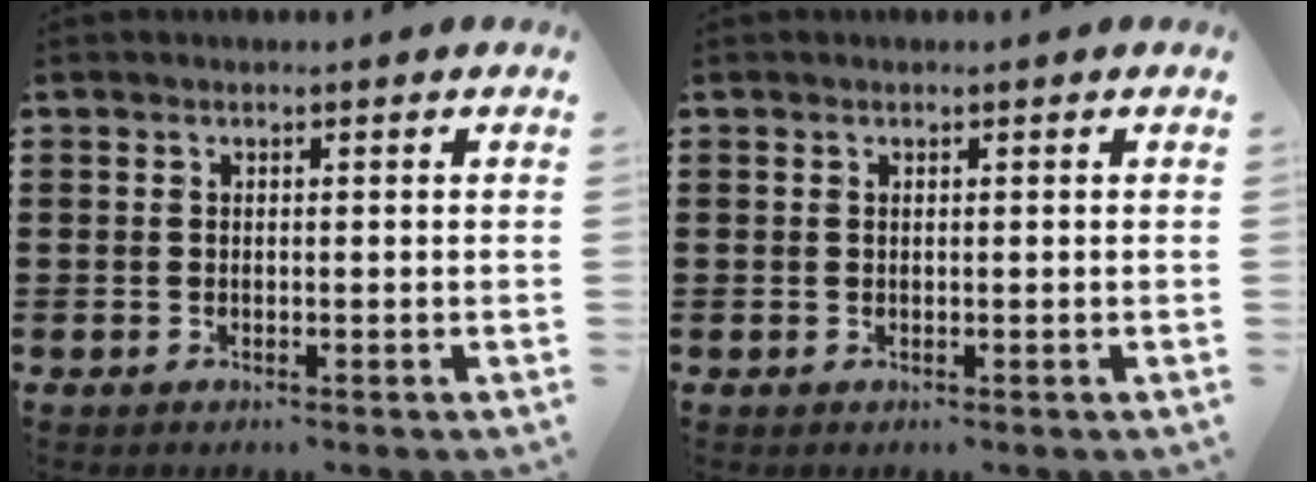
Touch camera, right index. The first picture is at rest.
{"total": 0.0}